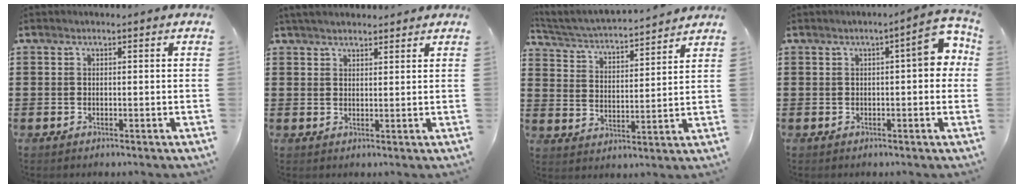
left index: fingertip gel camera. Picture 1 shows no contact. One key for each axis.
{"total": 2.7, "fx": 2.5, "fy": 0.6, "fz": 0.8, "tx": -0.021, "ty": 0.003, "tz": 0.049}
{"total": 3.5, "fx": 3.4, "fy": -0.3, "fz": 0.8, "tx": -0.036, "ty": -0.030, "tz": 0.050}
{"total": 6.0, "fx": 1.0, "fy": 1.6, "fz": 5.7, "tx": -0.072, "ty": -0.002, "tz": 0.008}